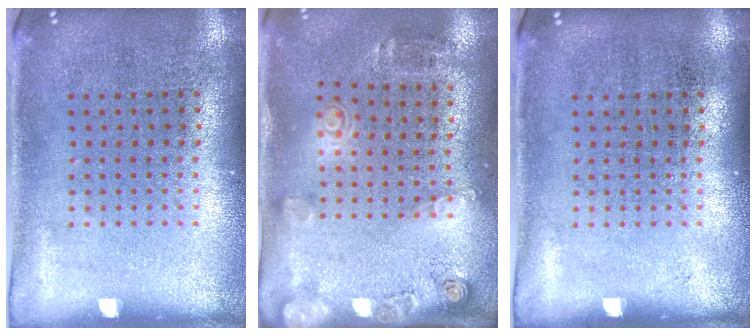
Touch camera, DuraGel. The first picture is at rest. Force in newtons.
{"total": 2.0, "press": 1.2, "slide": 1.5}
{"total": 0.0}